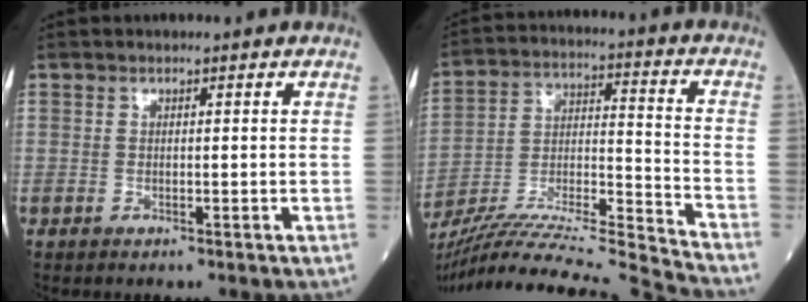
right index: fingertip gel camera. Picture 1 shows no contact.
{"total": 25.6, "force": [-24.0, -2.5, 8.7], "torque": [-0.158, -0.034, -0.389]}